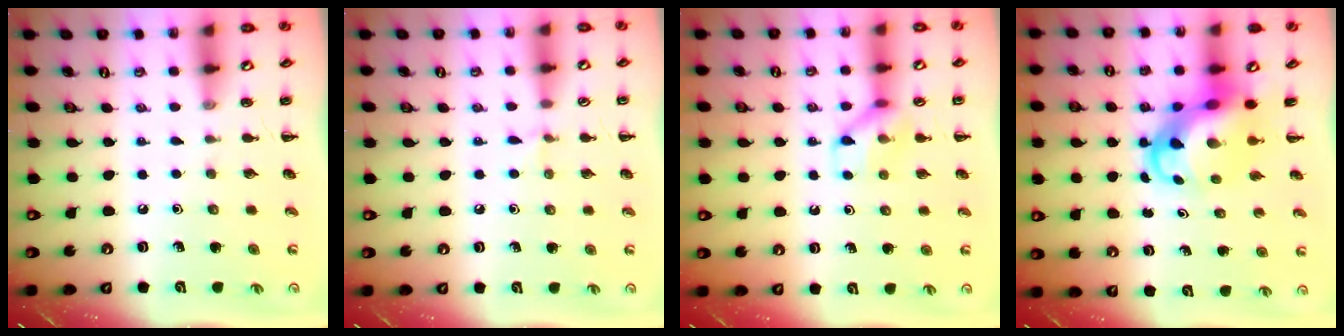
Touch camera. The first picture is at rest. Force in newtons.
{"total": 4.1, "press": 3.9, "slide": 1.4}
{"total": 10.4, "press": 10.3, "slide": 0.8}
{"total": 6.6, "press": 6.3, "slide": 2.2}